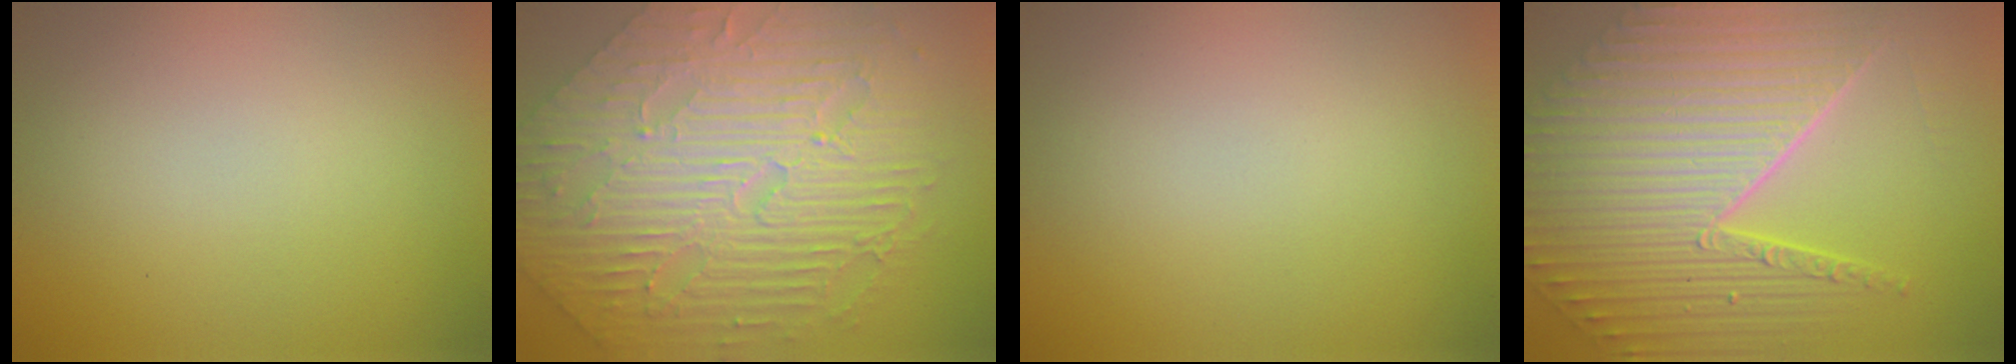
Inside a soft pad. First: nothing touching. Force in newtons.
{"total": 11.2, "press": 7.3, "slide": 8.4}
{"total": 0.0}
{"total": 11.2, "press": 7.4, "slide": 8.5}